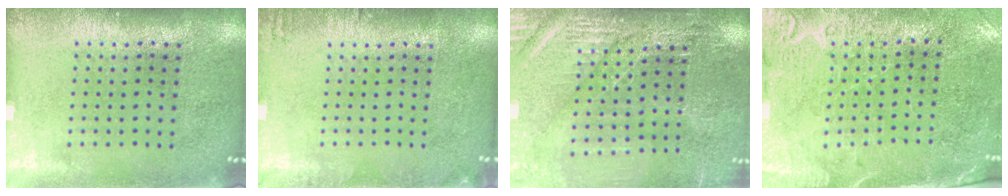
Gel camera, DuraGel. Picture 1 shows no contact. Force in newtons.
{"total": 1.1, "press": 1.1, "slide": 0.2}
{"total": 3.2, "press": 3.2, "slide": 0.2}
{"total": 3.0, "press": 2.9, "slide": 1.0}